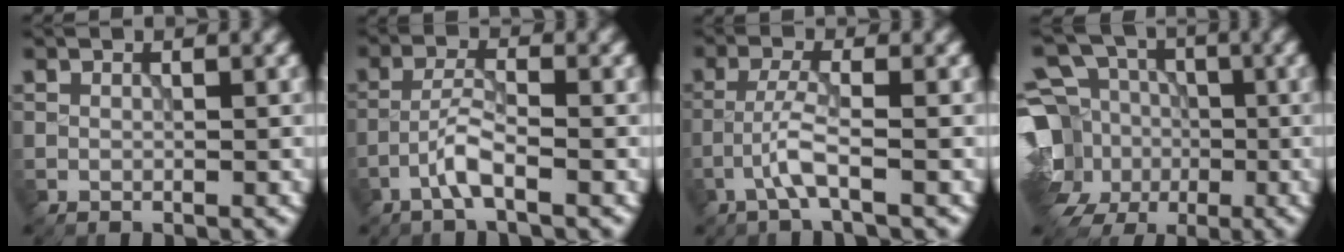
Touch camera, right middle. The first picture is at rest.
{"total": 2.7, "force": [-1.6, 0.3, 2.2], "torque": [-0.046, 0.010, -0.039]}
{"total": 2.7, "force": [-1.3, 0.1, 2.3], "torque": [-0.050, 0.010, -0.036]}
{"total": 12.6, "force": [-2.1, 10.8, 6.3], "torque": [-0.146, -0.002, -0.056]}